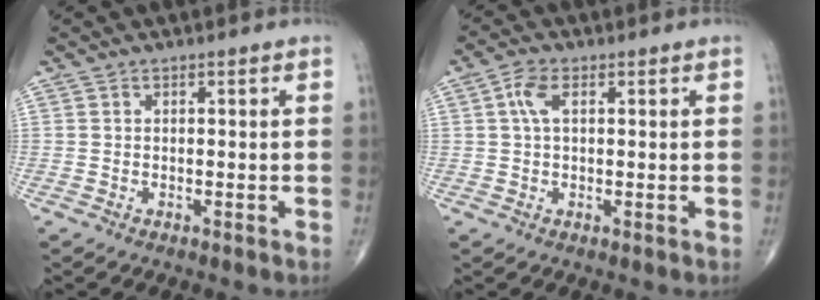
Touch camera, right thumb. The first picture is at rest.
{"total": 3.9, "force": [1.2, 2.0, 3.1], "torque": [-0.070, 0.008, 0.020]}